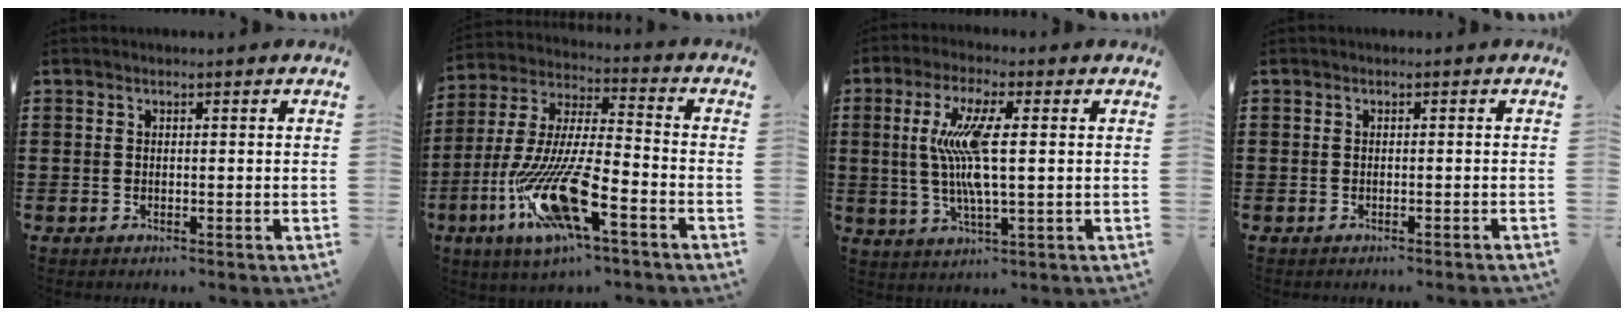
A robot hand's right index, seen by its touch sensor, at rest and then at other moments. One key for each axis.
{"total": 16.3, "fx": -9.4, "fy": 3.3, "fz": 12.9, "tx": -0.263, "ty": 0.003, "tz": -0.169}
{"total": 9.2, "fx": 0.9, "fy": 1.8, "fz": 9.0, "tx": -0.196, "ty": -0.009, "tz": 0.004}
{"total": 0.6, "fx": -0.5, "fy": -0.1, "fz": 0.2, "tx": -0.005, "ty": -0.002, "tz": -0.010}